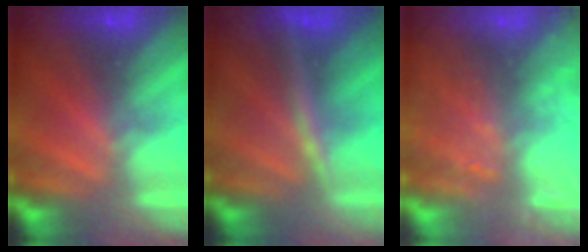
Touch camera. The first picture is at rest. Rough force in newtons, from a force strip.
{"total": 2.4}
{"total": 5.8}